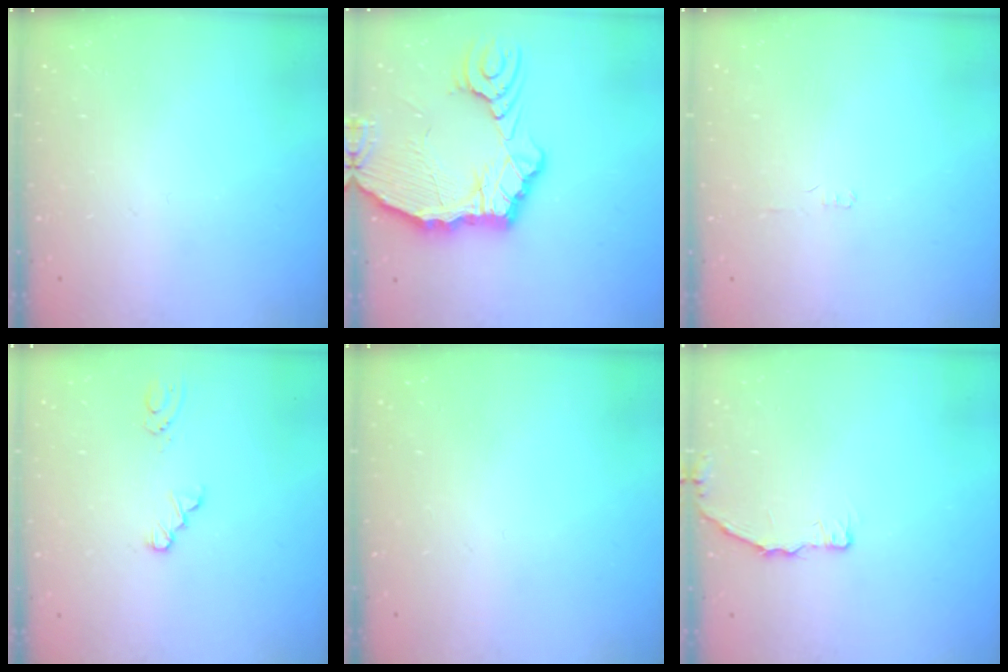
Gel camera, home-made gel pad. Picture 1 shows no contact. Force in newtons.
{"total": 15.3, "press": 15.2, "slide": 2.3}
{"total": 1.1, "press": 1.0, "slide": 0.3}
{"total": 1.3, "press": 1.3, "slide": 0.2}
{"total": 0.0}
{"total": 3.6, "press": 3.6, "slide": 0.4}